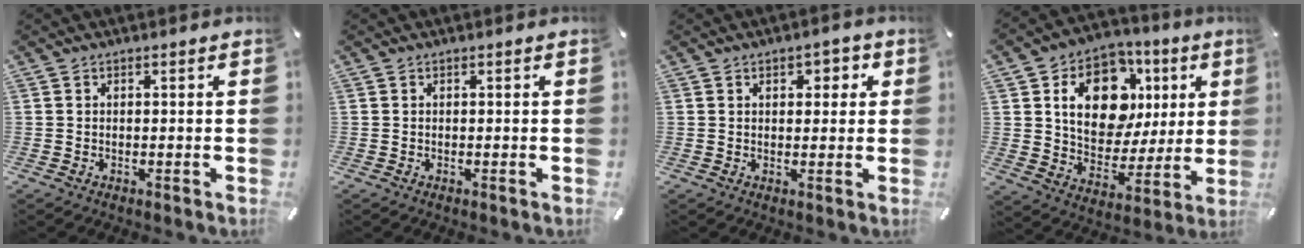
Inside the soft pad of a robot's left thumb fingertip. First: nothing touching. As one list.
[{"total": 0.0}, {"total": 2.9, "force": [1.0, 2.1, 1.8], "torque": [-0.016, -0.002, 0.008]}, {"total": 17.0, "force": [6.1, 12.4, 10.0], "torque": [-0.156, -0.018, 0.115]}]